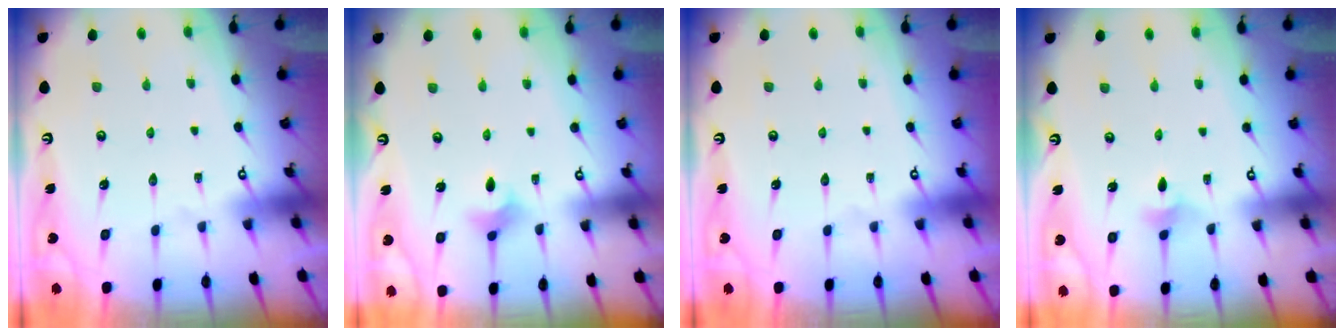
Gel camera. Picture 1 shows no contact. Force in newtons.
{"total": 4.2, "press": 4.2, "slide": 0.7}
{"total": 0.0}
{"total": 2.8, "press": 2.8, "slide": 0.6}